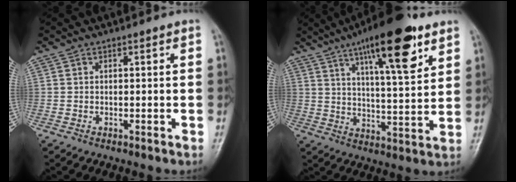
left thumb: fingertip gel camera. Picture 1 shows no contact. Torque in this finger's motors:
{"motor_torque": [1.15, 0.40, 1.82, -0.95, 0.29]}